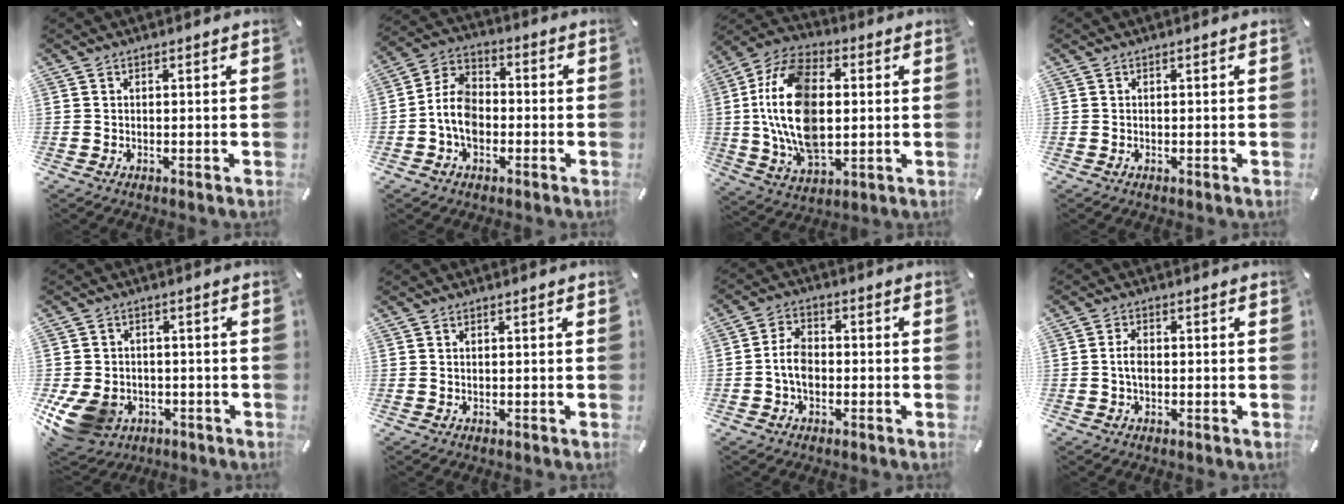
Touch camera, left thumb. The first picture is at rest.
{"total": 8.7, "force": [-2.6, 6.4, 5.4], "torque": [-0.125, 0.019, -0.050]}
{"total": 19.4, "force": [1.1, 12.2, 15.0], "torque": [-0.330, 0.003, 0.016]}
{"total": 0.0}
{"total": 10.6, "force": [-4.1, 8.3, 5.2], "torque": [-0.122, 0.022, -0.072]}
{"total": 0.5, "force": [0.2, 0.1, 0.5], "torque": [-0.010, 0.000, 0.003]}
{"total": 6.1, "force": [-1.3, 4.2, 4.3], "torque": [-0.088, 0.011, -0.025]}
{"total": 3.4, "force": [-0.2, 2.1, 2.7], "torque": [-0.059, 0.003, -0.007]}